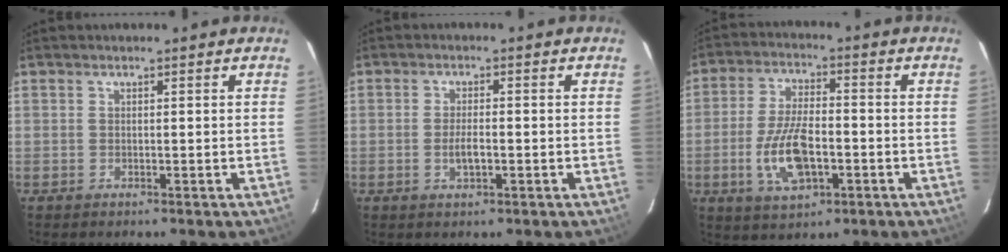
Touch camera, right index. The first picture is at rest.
{"total": 3.3, "force": [-0.9, 1.1, 3.0], "torque": [-0.057, -0.002, -0.016]}
{"total": 11.2, "force": [-3.3, 5.0, 9.5], "torque": [-0.196, -0.003, -0.057]}